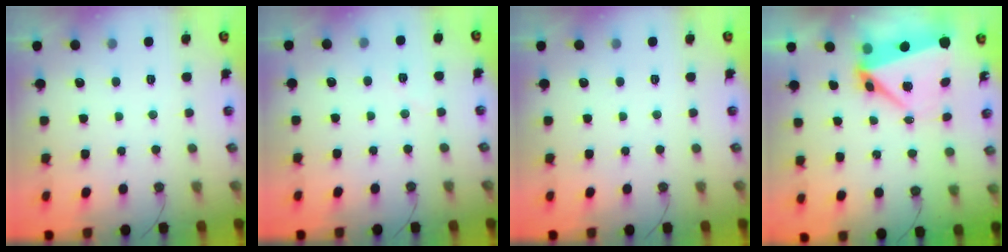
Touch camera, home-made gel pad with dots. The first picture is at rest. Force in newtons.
{"total": 3.7, "press": 3.3, "slide": 1.5}
{"total": 0.0}
{"total": 6.8, "press": 6.6, "slide": 1.7}